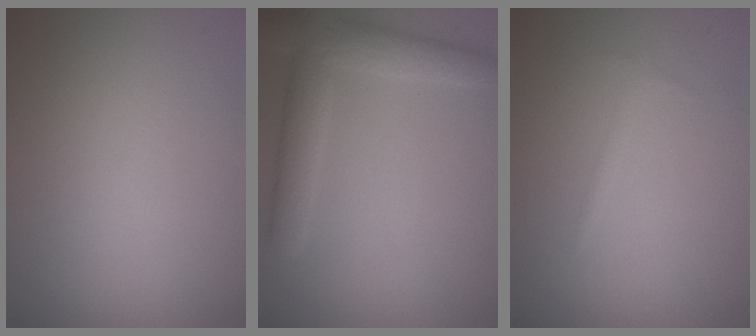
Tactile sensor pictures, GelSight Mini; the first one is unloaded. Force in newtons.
{"total": 4.6, "press": 4.6, "slide": 0.6}
{"total": 0.6, "press": 0.6, "slide": 0.1}